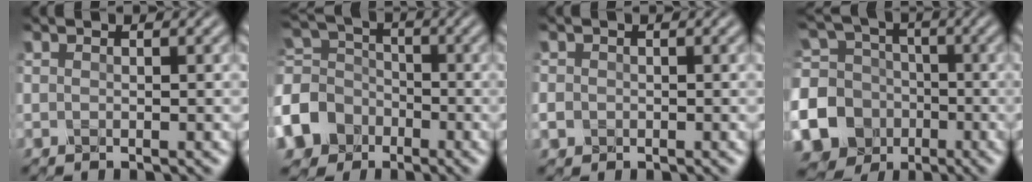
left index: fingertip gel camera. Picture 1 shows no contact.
{"total": 9.1, "force": [-4.1, 7.6, 2.9], "torque": [-0.089, -0.016, -0.101]}
{"total": 1.3, "force": [-0.3, 1.2, 0.4], "torque": [-0.006, -0.004, -0.011]}
{"total": 17.7, "force": [-5.9, 16.1, 4.6], "torque": [-0.142, -0.027, -0.128]}